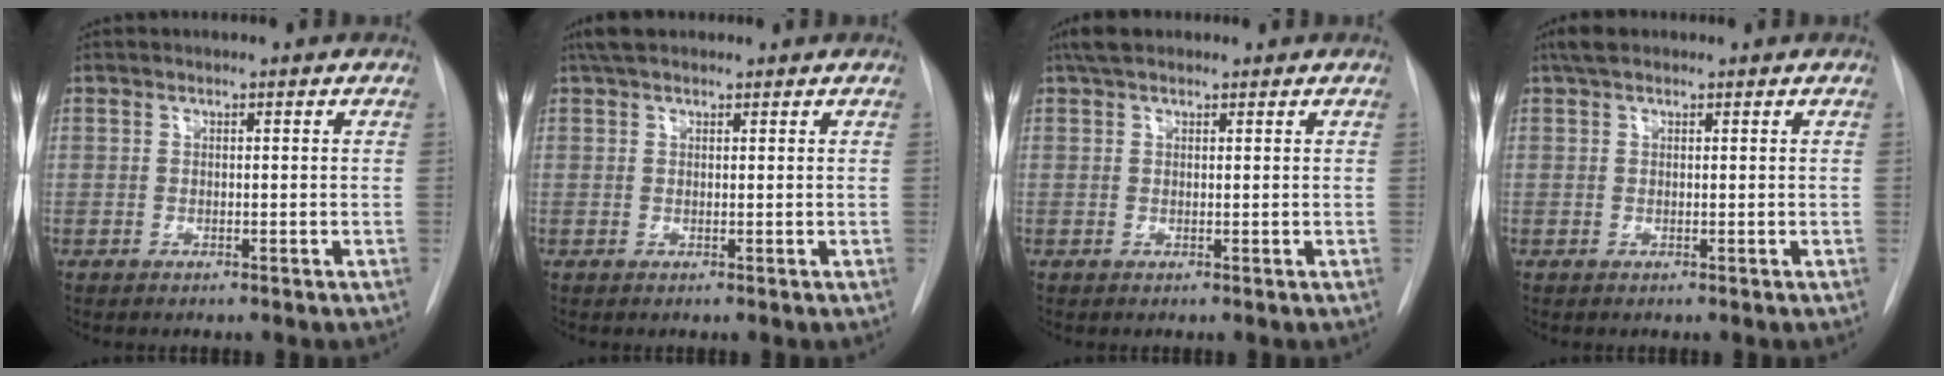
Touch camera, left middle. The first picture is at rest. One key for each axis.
{"total": 3.4, "fx": 2.7, "fy": 1.5, "fz": 1.5, "tx": -0.029, "ty": 0.023, "tz": 0.046}
{"total": 3.3, "fx": 2.5, "fy": 1.5, "fz": 1.5, "tx": -0.029, "ty": 0.021, "tz": 0.042}
{"total": 2.4, "fx": 1.7, "fy": 1.1, "fz": 1.3, "tx": -0.023, "ty": 0.019, "tz": 0.030}